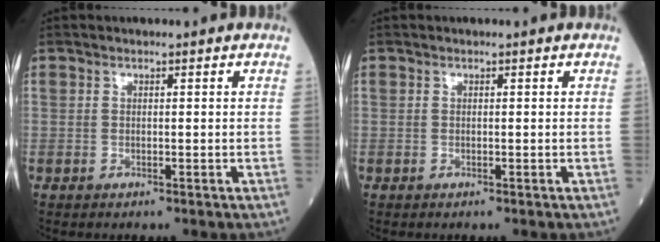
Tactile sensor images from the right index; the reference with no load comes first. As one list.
[{"total": 0.0}]